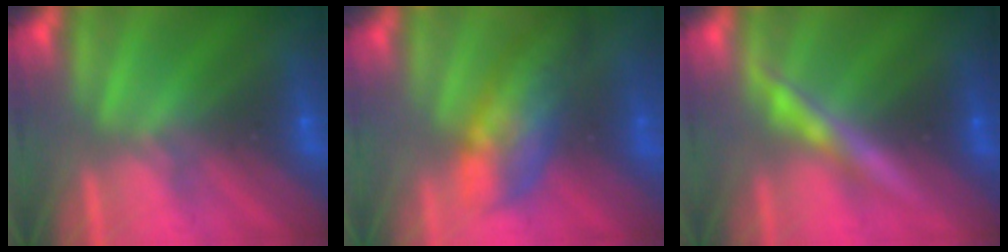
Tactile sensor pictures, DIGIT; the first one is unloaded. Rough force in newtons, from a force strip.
{"total": 7.6}
{"total": 4.7}